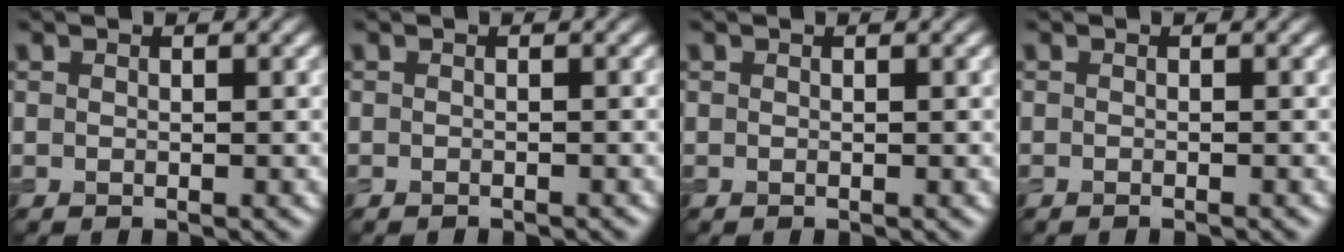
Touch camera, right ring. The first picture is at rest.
{"total": 0.6, "force": [-0.6, 0.1, 0.1], "torque": [0.002, -0.002, -0.010]}
{"total": 0.0}
{"total": 0.5, "force": [-0.4, 0.0, 0.3], "torque": [-0.004, -0.004, -0.007]}